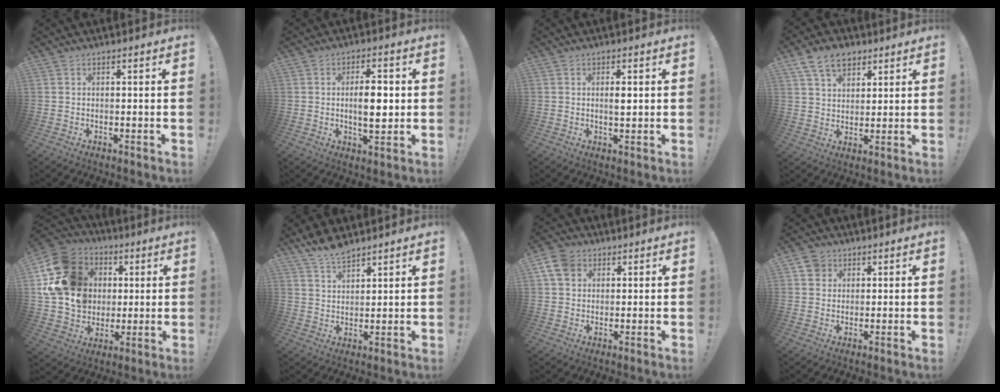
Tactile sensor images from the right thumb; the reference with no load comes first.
{"total": 8.7, "force": [-0.1, 3.6, 7.9], "torque": [-0.128, -0.002, -0.010]}
{"total": 2.6, "force": [0.3, 0.9, 2.4], "torque": [-0.030, -0.006, 0.000]}
{"total": 9.6, "force": [5.8, 6.1, 4.7], "torque": [-0.081, -0.014, 0.112]}
{"total": 19.8, "force": [3.7, 16.7, 10.0], "torque": [-0.171, -0.005, 0.089]}
{"total": 6.9, "force": [6.0, 2.1, 2.6], "torque": [-0.055, -0.035, 0.113]}
{"total": 7.4, "force": [3.1, 5.7, 3.7], "torque": [-0.064, -0.006, 0.061]}
{"total": 4.4, "force": [2.2, 3.6, 0.9], "torque": [-0.008, -0.008, 0.041]}